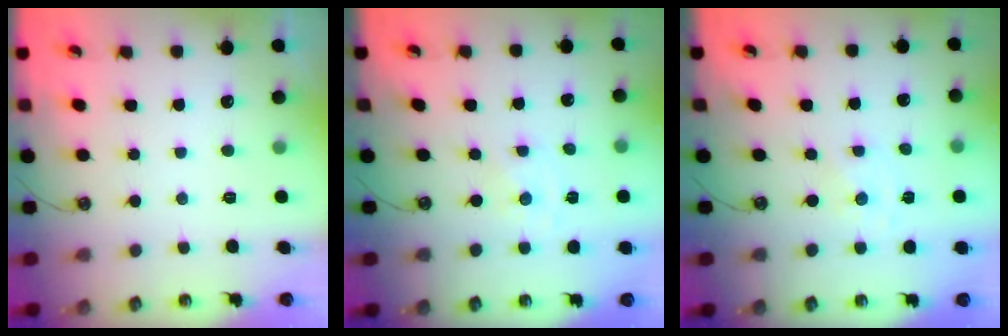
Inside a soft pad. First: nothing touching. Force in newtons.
{"total": 0.0}
{"total": 0.0}